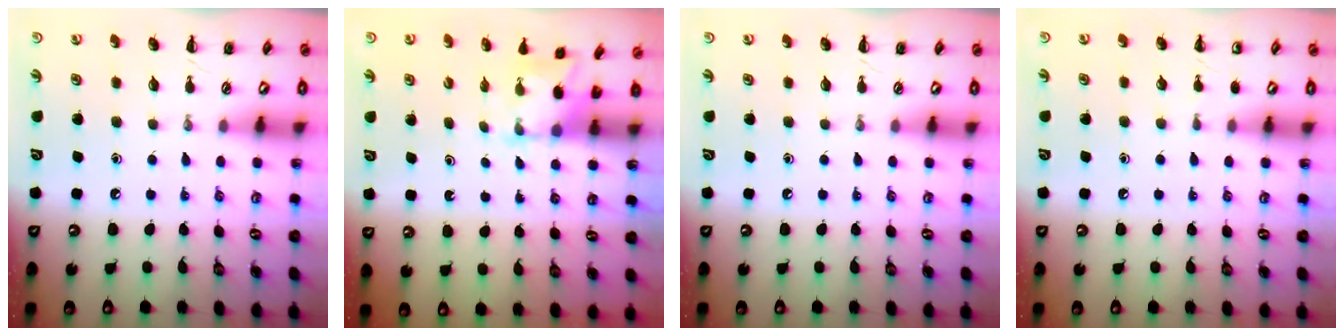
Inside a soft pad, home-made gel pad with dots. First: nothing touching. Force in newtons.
{"total": 1.7, "press": 1.6, "slide": 0.6}
{"total": 0.0}
{"total": 3.0, "press": 2.8, "slide": 1.0}